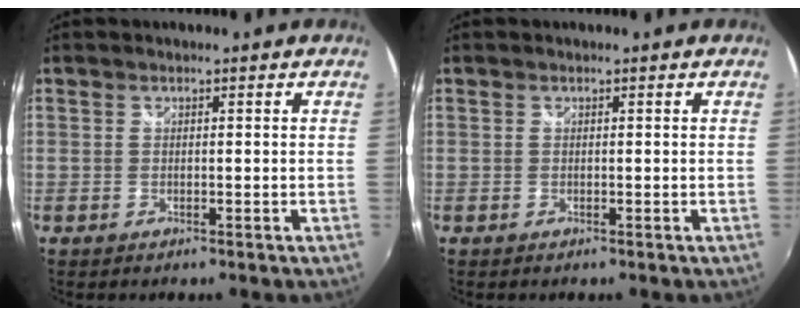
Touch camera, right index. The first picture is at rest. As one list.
[{"total": 0.0}]